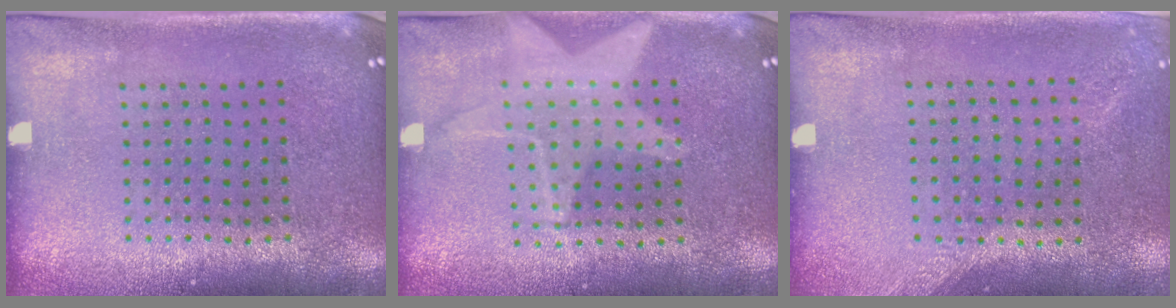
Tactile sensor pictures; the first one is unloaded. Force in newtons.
{"total": 1.0, "press": 1.0, "slide": 0.2}
{"total": 1.3, "press": 1.0, "slide": 0.8}